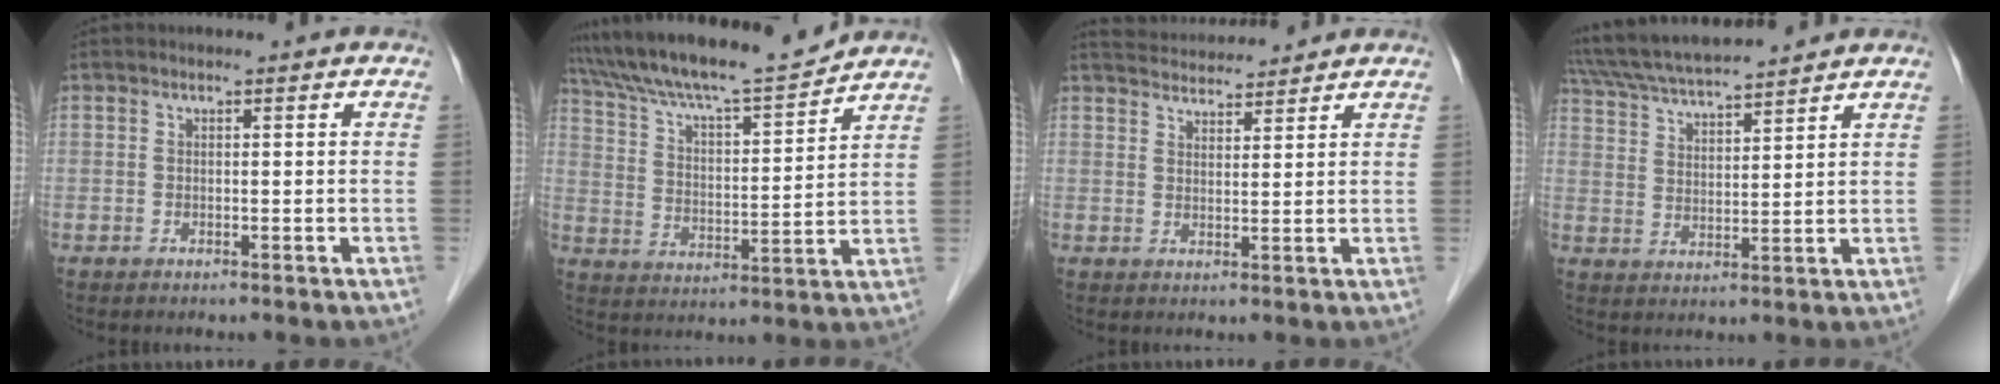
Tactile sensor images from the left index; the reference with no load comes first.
{"total": 15.5, "force": [14.4, 0.2, 5.7], "torque": [-0.105, 0.000, 0.239]}
{"total": 7.4, "force": [7.2, 1.1, 1.5], "torque": [-0.027, 0.026, 0.111]}
{"total": 13.7, "force": [12.5, 1.0, 5.4], "torque": [-0.108, 0.029, 0.219]}